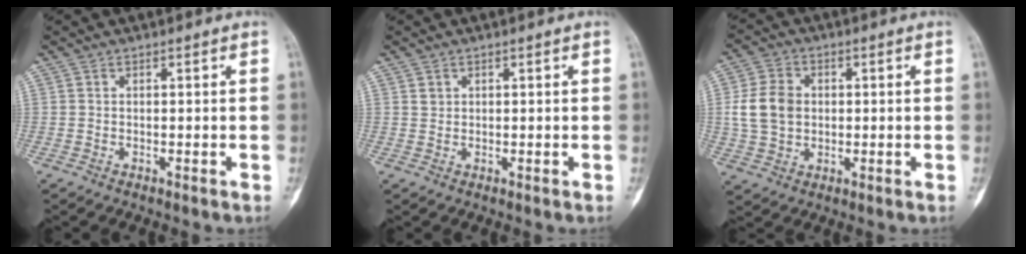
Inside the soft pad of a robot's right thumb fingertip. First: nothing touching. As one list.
[{"total": 1.0, "force": [0.5, 0.8, 0.2], "torque": [0.004, -0.002, 0.010]}, {"total": 8.6, "force": [0.7, 6.7, 5.3], "torque": [-0.091, 0.006, 0.014]}]